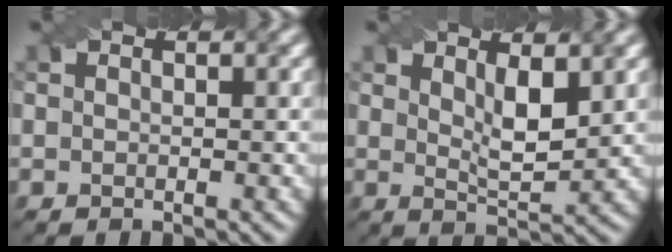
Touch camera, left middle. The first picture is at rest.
{"total": 3.3, "force": [1.4, 0.9, 2.9], "torque": [-0.051, -0.010, 0.026]}